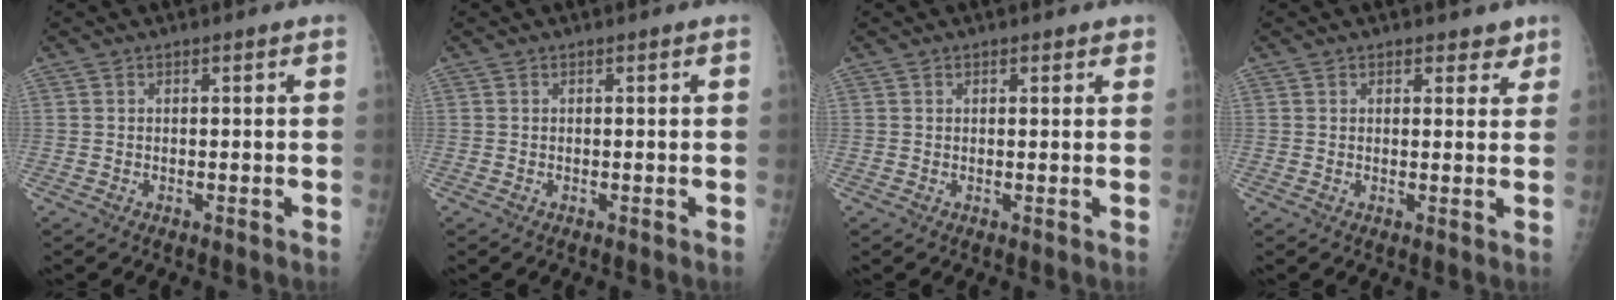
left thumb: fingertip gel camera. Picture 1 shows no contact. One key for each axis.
{"total": 0.0}
{"total": 1.2, "fx": 0.8, "fy": 0.7, "fz": 0.5, "tx": 0.002, "ty": -0.003, "tz": 0.006}
{"total": 2.9, "fx": 2.0, "fy": 1.8, "fz": 1.1, "tx": 0.013, "ty": -0.009, "tz": 0.023}